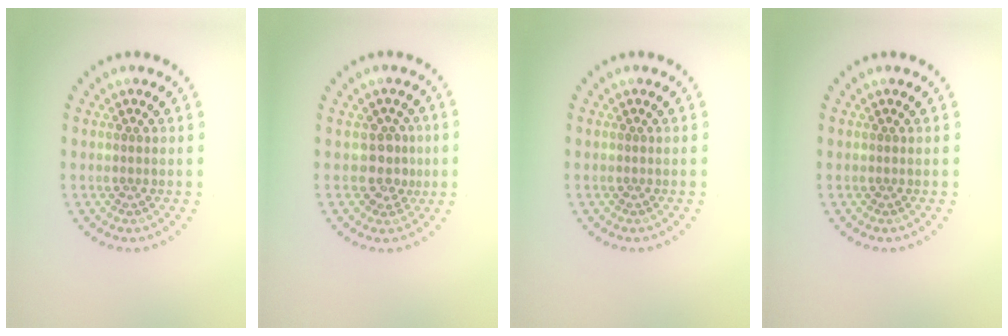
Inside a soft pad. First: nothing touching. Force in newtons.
{"total": 2.4, "press": 2.0, "slide": 1.3}
{"total": 0.0}
{"total": 0.0}